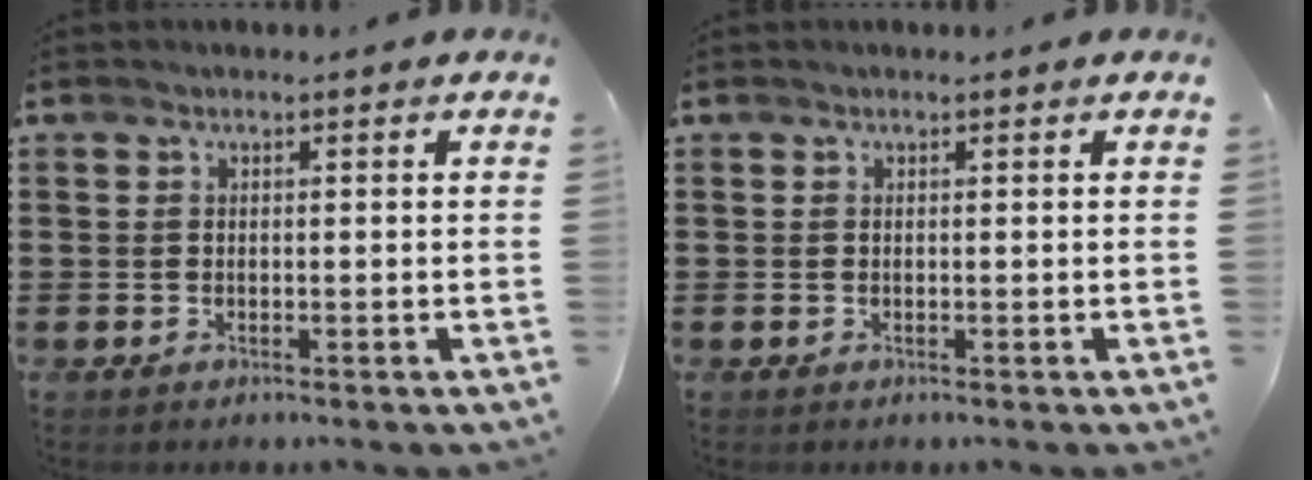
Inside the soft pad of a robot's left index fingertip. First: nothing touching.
{"total": 0.0}